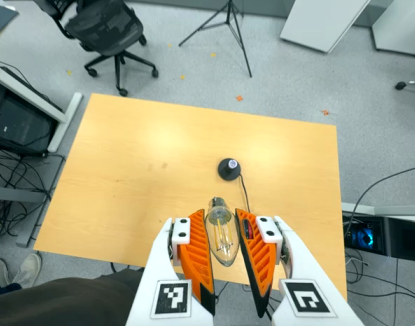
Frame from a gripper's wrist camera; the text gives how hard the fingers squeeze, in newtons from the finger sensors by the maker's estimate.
{"total": 12.4, "left": 13.3, "right": 11.5}